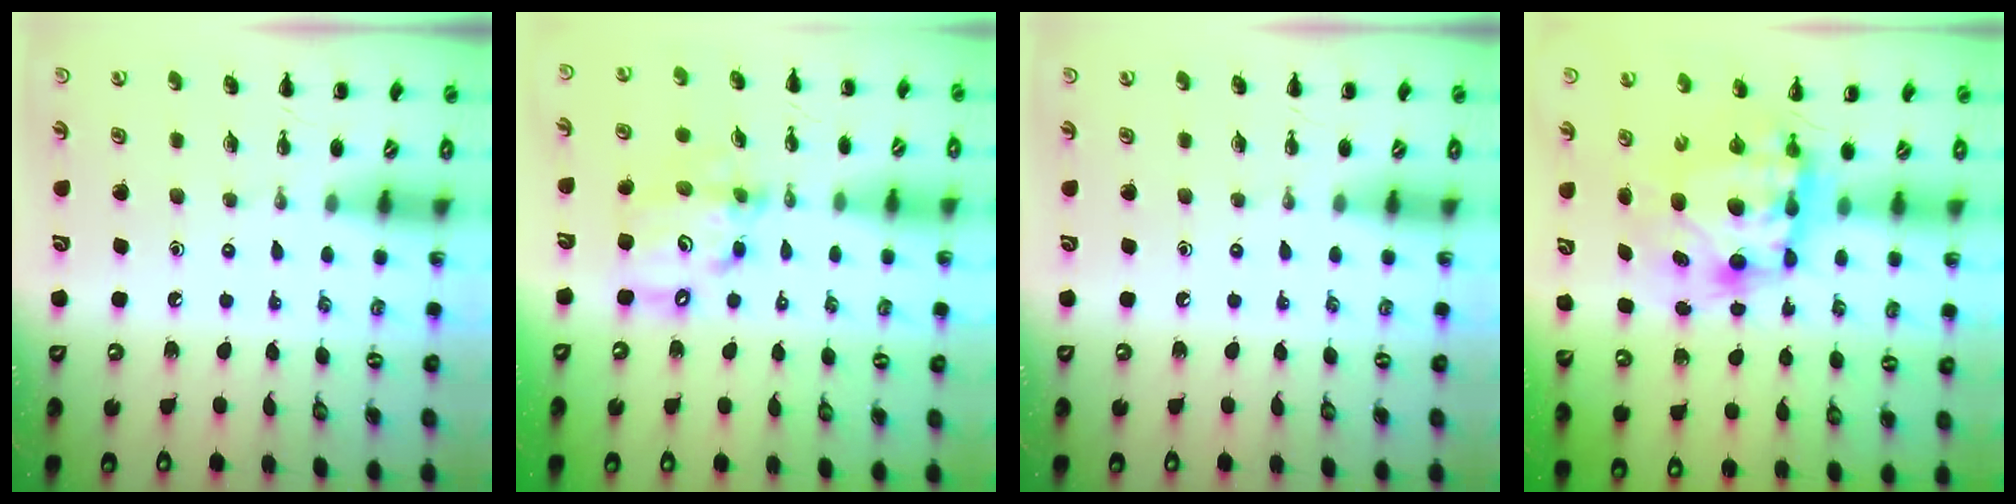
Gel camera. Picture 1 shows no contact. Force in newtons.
{"total": 12.8, "press": 12.4, "slide": 3.1}
{"total": 0.0}
{"total": 10.0, "press": 9.8, "slide": 2.4}